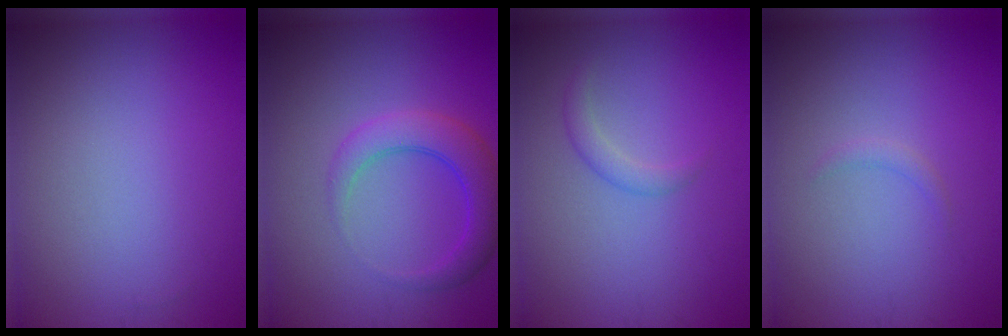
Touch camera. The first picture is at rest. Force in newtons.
{"total": 4.1, "press": 4.1, "slide": 0.2}
{"total": 1.4, "press": 1.4, "slide": 0.0}
{"total": 0.7, "press": 0.7, "slide": 0.0}